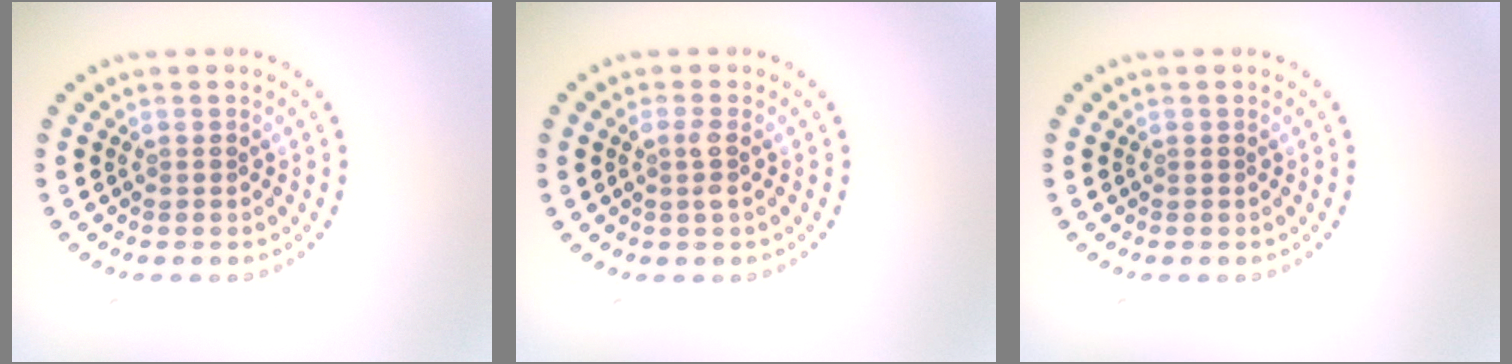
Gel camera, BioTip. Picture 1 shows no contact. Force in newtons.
{"total": 1.4, "press": 1.3, "slide": 0.6}
{"total": 0.0}